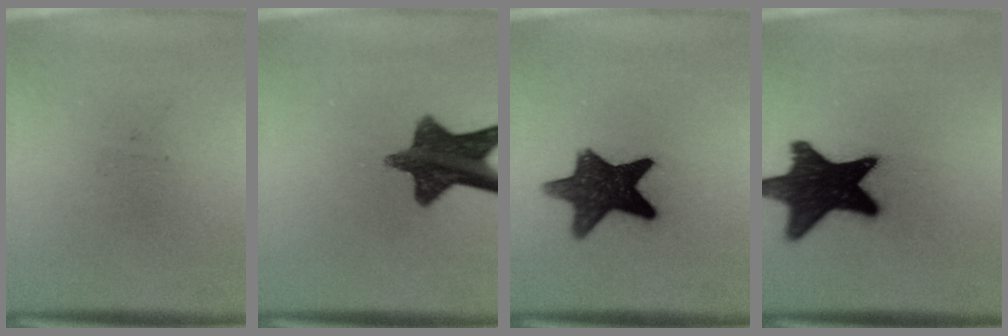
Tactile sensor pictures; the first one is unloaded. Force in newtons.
{"total": 11.5}
{"total": 11.4}
{"total": 17.5}